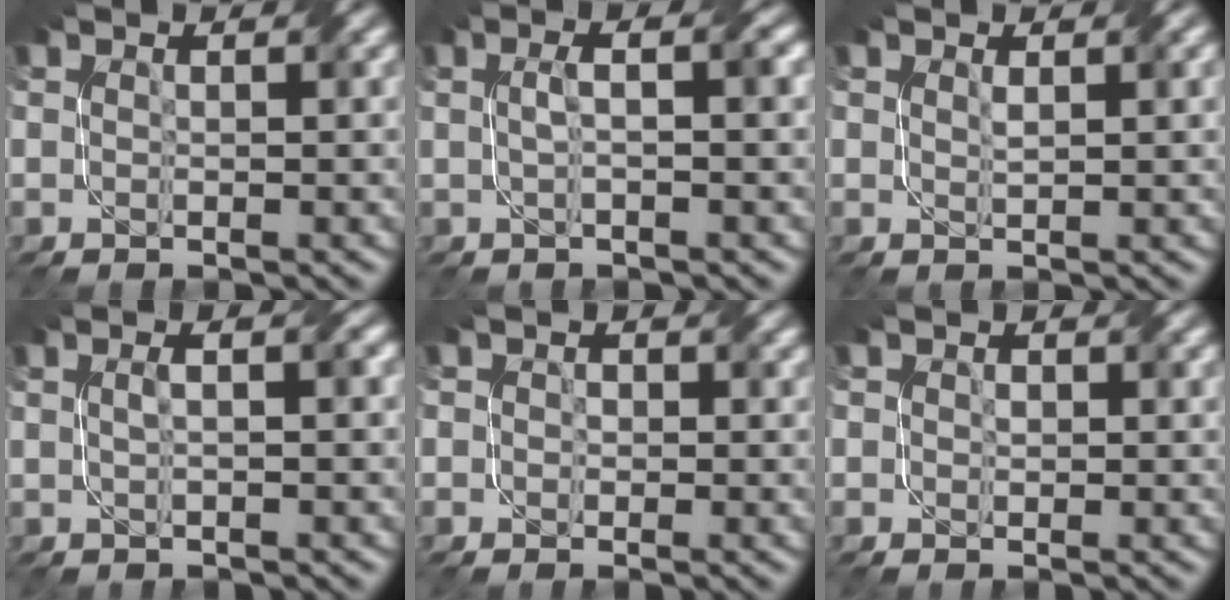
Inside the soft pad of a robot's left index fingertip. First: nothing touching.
{"total": 3.1, "force": [0.4, 1.0, 2.9], "torque": [-0.044, 0.012, 0.003]}
{"total": 1.2, "force": [0.6, 0.4, 1.0], "torque": [-0.020, -0.002, 0.013]}
{"total": 2.7, "force": [0.7, 1.0, 2.4], "torque": [-0.029, 0.006, 0.002]}
{"total": 1.5, "force": [0.4, 1.4, 0.5], "torque": [-0.007, -0.001, -0.001]}
{"total": 0.9, "force": [0.3, 0.8, 0.4], "torque": [-0.005, -0.002, 0.005]}